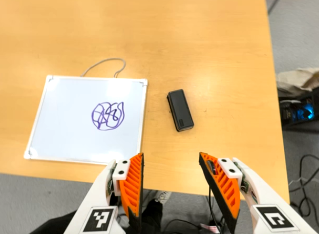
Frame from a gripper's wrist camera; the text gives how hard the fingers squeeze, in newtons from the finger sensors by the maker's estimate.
{"total": 0.0}